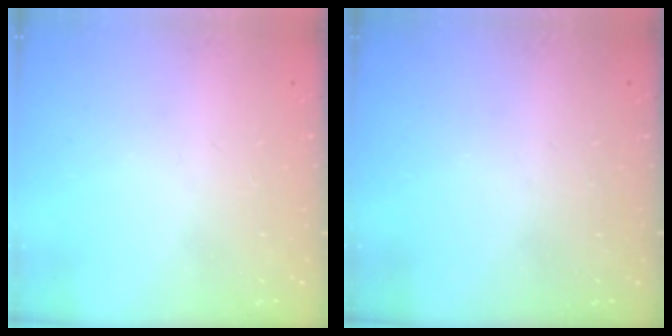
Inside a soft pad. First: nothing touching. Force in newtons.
{"total": 0.0}